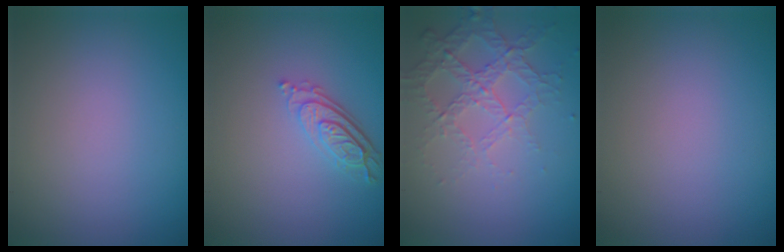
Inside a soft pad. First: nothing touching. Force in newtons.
{"total": 3.4, "press": 2.6, "slide": 2.2}
{"total": 4.5, "press": 2.9, "slide": 3.4}
{"total": 0.0}